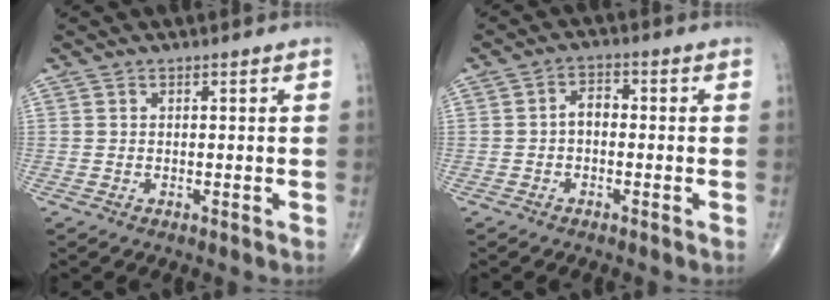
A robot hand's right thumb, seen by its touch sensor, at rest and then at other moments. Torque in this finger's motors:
{"motor_torque": [-0.09, -0.27, 0.38, -0.02, 0.02]}